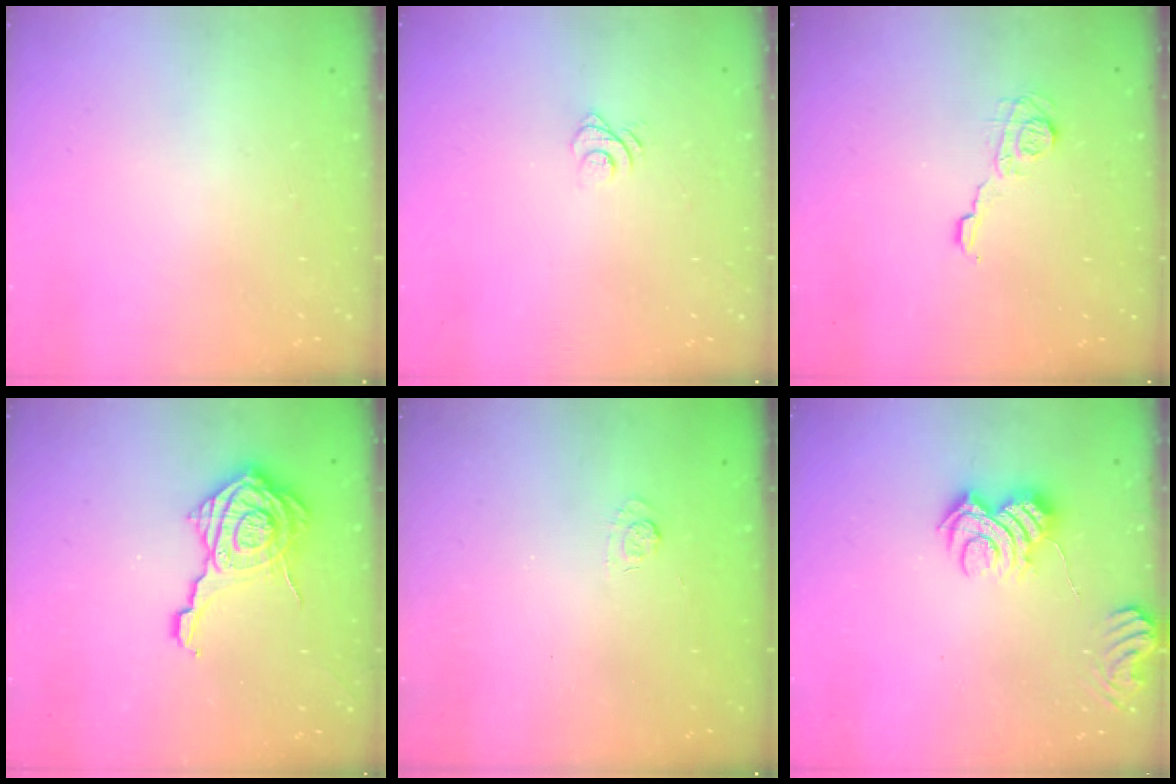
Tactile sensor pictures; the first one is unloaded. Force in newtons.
{"total": 6.7, "press": 6.7, "slide": 0.5}
{"total": 7.8, "press": 7.8, "slide": 0.1}
{"total": 14.9, "press": 14.9, "slide": 0.8}
{"total": 2.2, "press": 1.6, "slide": 1.4}
{"total": 6.9, "press": 6.9, "slide": 0.5}